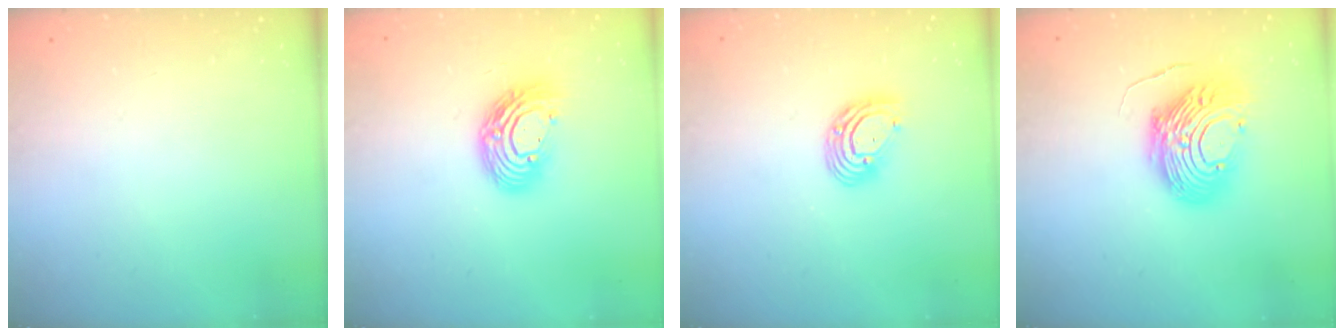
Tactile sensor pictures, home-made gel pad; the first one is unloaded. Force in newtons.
{"total": 12.8, "press": 12.8, "slide": 1.1}
{"total": 9.6, "press": 9.4, "slide": 1.9}
{"total": 14.6, "press": 14.6, "slide": 1.5}